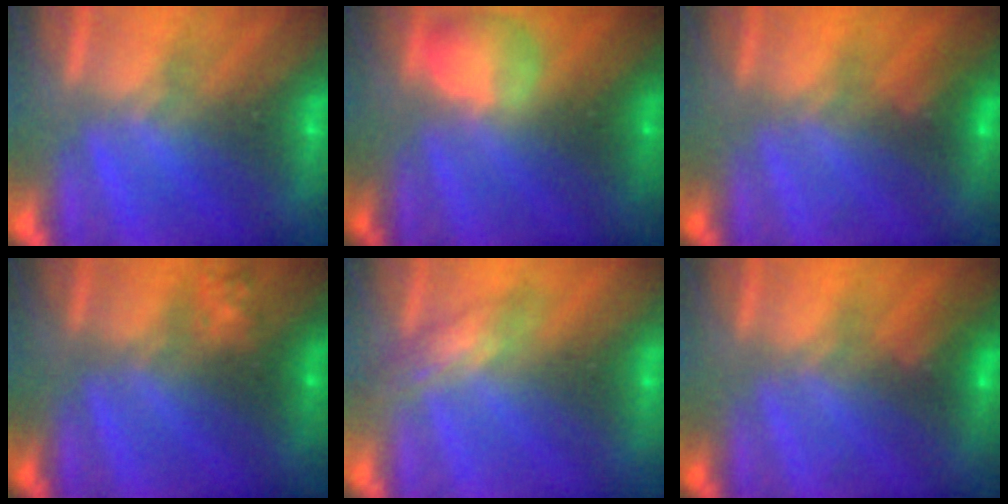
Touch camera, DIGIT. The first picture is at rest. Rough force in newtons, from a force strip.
{"total": 2.4}
{"total": 2.3}
{"total": 2.3}
{"total": 2.1}
{"total": 2.3}